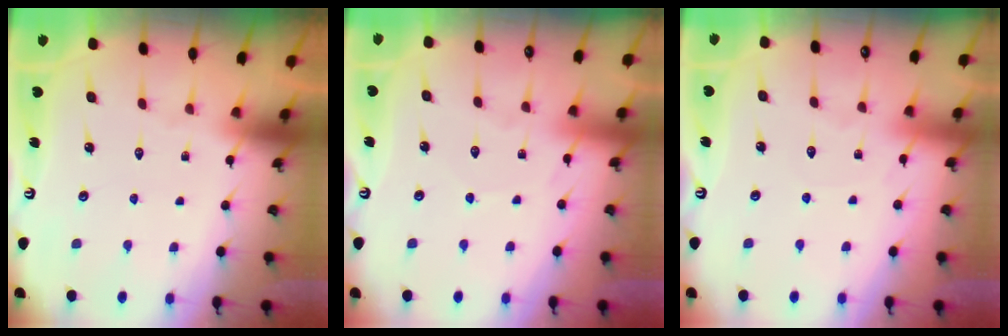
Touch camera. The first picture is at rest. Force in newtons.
{"total": 2.7, "press": 2.7, "slide": 0.3}
{"total": 3.0, "press": 2.9, "slide": 0.4}